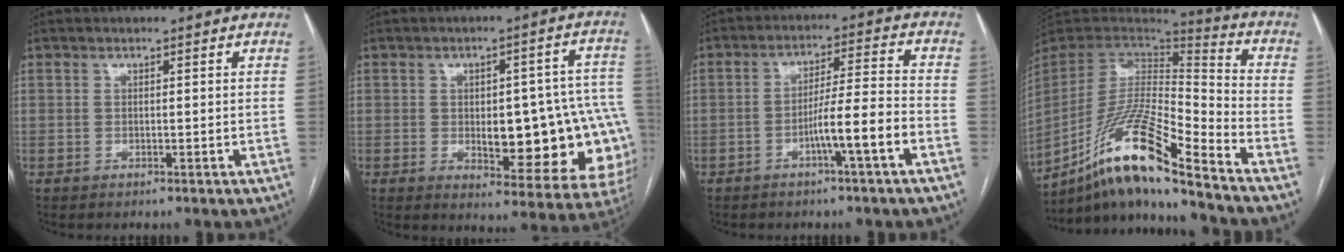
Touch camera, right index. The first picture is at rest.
{"total": 19.0, "force": [-2.9, 7.1, 17.4], "torque": [-0.134, 0.031, -0.010]}
{"total": 7.7, "force": [-3.5, -0.7, 6.8], "torque": [-0.116, 0.013, -0.058]}
{"total": 18.0, "force": [-13.1, 0.5, 12.3], "torque": [-0.255, -0.002, -0.242]}